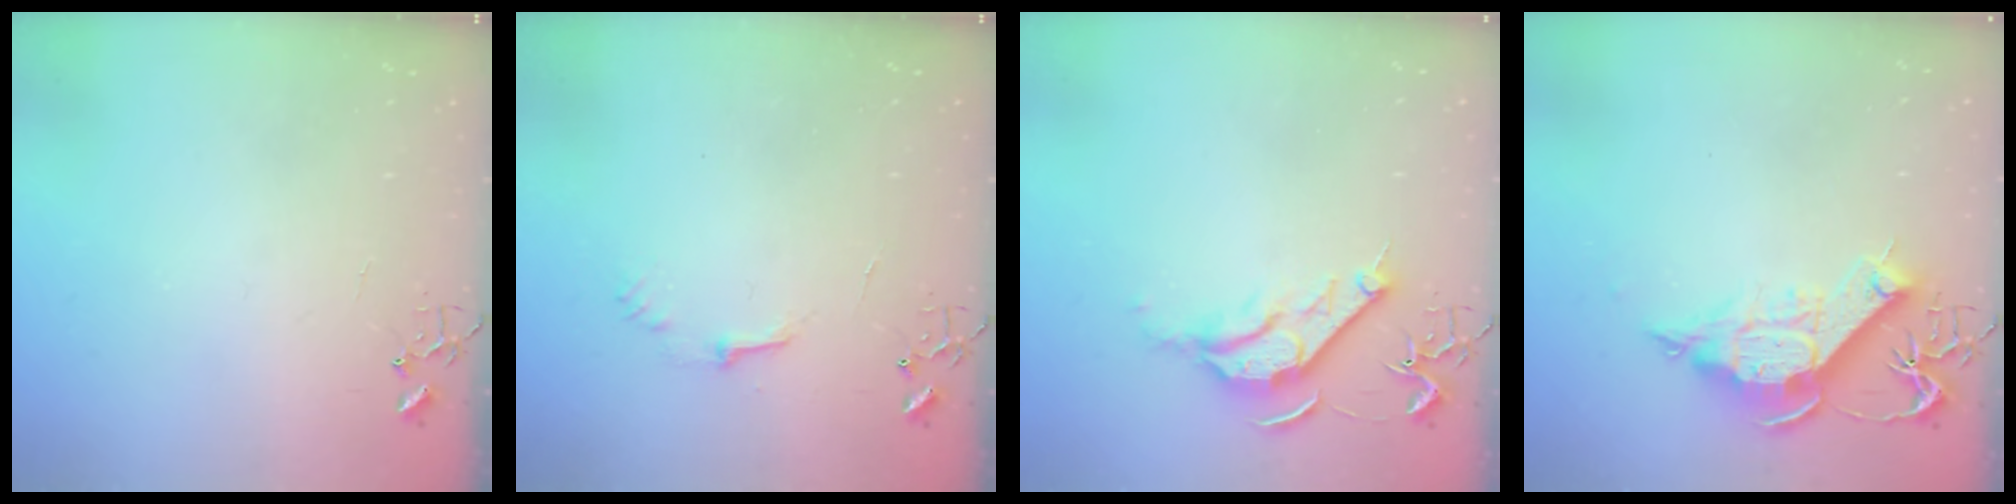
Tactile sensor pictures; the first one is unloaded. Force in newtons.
{"total": 5.0, "press": 4.9, "slide": 0.6}
{"total": 10.1, "press": 10.0, "slide": 1.1}
{"total": 12.1, "press": 12.0, "slide": 1.6}